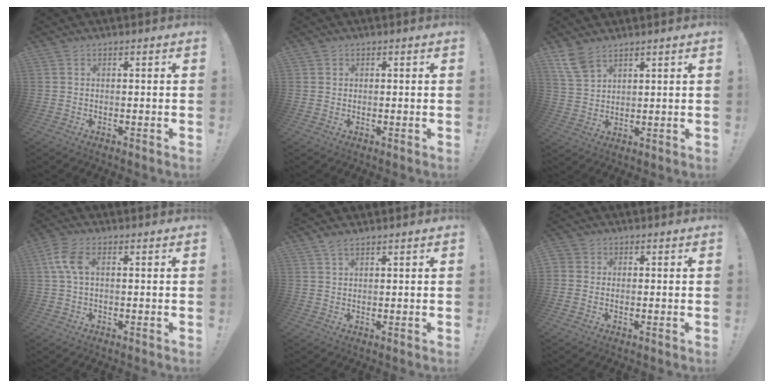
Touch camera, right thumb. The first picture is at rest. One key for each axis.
{"total": 1.1, "fx": 0.6, "fy": 0.9, "fz": -0.2, "tx": 0.007, "ty": 0.002, "tz": 0.010}
{"total": 7.3, "fx": 5.3, "fy": 3.4, "fz": 3.8, "tx": -0.072, "ty": -0.022, "tz": 0.104}
{"total": 6.5, "fx": 1.3, "fy": 3.3, "fz": 5.4, "tx": -0.123, "ty": 0.009, "tz": 0.025}
{"total": 2.6, "fx": 2.1, "fy": 0.7, "fz": 1.5, "tx": -0.030, "ty": -0.008, "tz": 0.037}
{"total": 1.5, "fx": 0.1, "fy": 1.5, "fz": 0.5, "tx": -0.006, "ty": 0.005, "tz": 0.001}